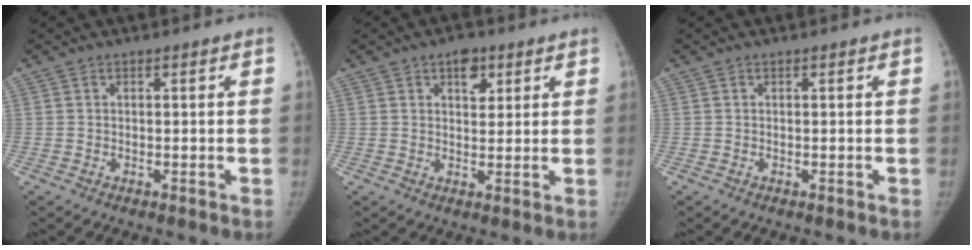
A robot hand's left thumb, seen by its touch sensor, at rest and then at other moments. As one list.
[{"total": 4.5, "force": [2.4, 2.7, 2.6], "torque": [-0.012, -0.009, 0.033]}, {"total": 0.0}]